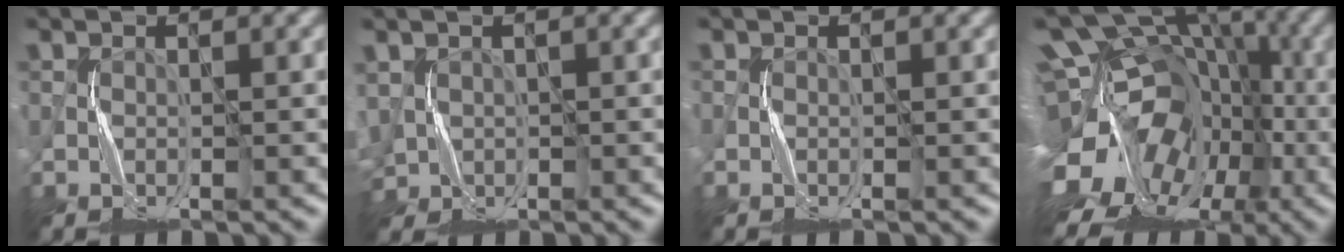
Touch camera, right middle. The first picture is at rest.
{"total": 2.8, "force": [0.4, 2.4, 1.3], "torque": [-0.048, -0.002, 0.009]}
{"total": 0.0}
{"total": 17.9, "force": [-5.2, 13.0, 11.1], "torque": [-0.195, 0.012, -0.067]}